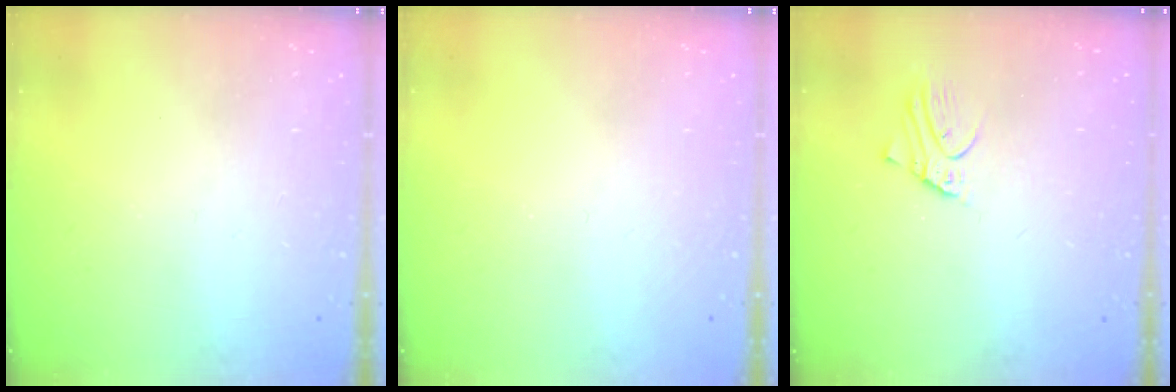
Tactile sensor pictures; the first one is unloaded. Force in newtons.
{"total": 0.0}
{"total": 2.4, "press": 2.4, "slide": 0.1}